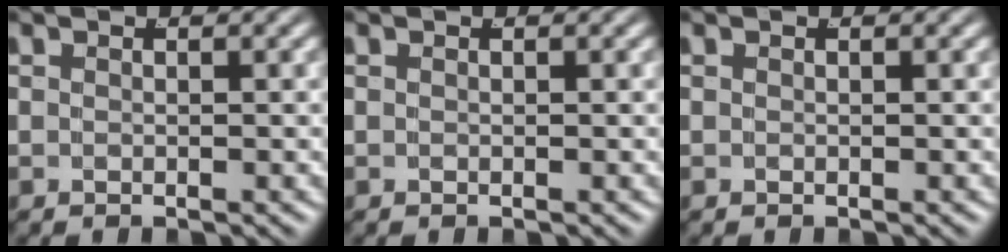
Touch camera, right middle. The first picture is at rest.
{"total": 0.0}
{"total": 0.0}